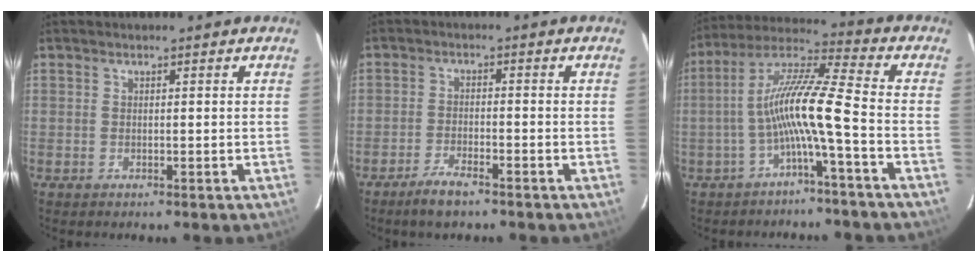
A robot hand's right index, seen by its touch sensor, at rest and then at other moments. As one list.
[{"total": 5.0, "force": [-3.8, 1.1, 3.0], "torque": [-0.077, -0.005, -0.074]}, {"total": 10.8, "force": [-3.5, -0.3, 10.3], "torque": [-0.208, 0.017, -0.067]}]